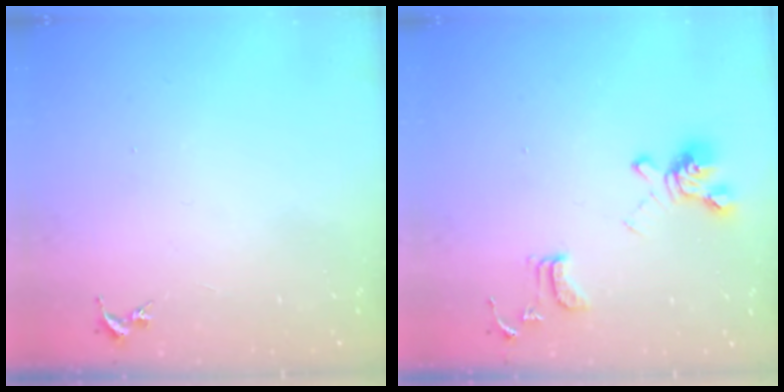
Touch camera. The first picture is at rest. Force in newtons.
{"total": 14.3, "press": 14.2, "slide": 1.5}